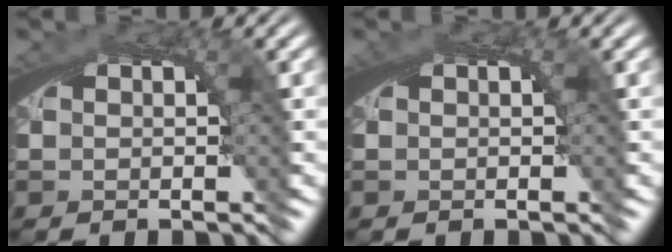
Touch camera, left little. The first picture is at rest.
{"total": 0.6, "force": [0.1, 0.3, 0.5], "torque": [-0.010, -0.002, 0.002]}